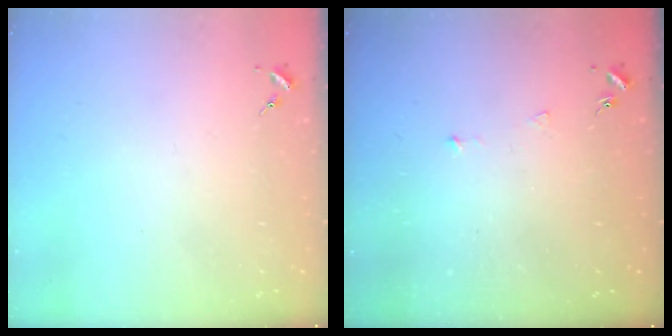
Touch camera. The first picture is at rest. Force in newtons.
{"total": 3.4, "press": 3.4, "slide": 0.2}